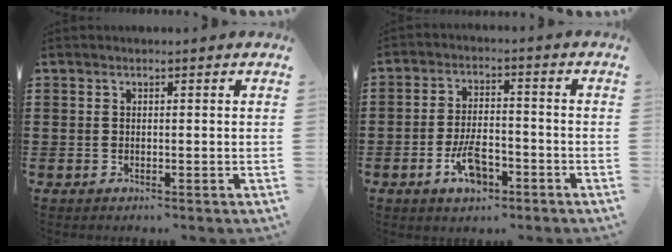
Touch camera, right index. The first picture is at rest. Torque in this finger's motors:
{"motor_torque": [1.04, 1.08, 0.16, 0.08]}